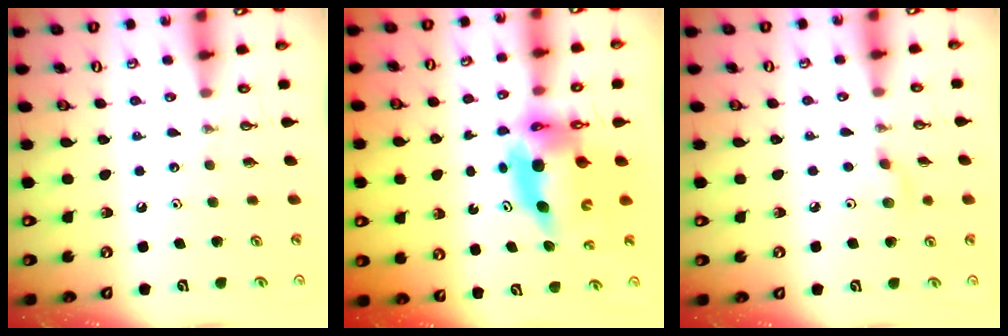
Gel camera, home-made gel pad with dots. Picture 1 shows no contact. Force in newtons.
{"total": 9.4, "press": 9.4, "slide": 1.1}
{"total": 5.7, "press": 5.5, "slide": 1.6}